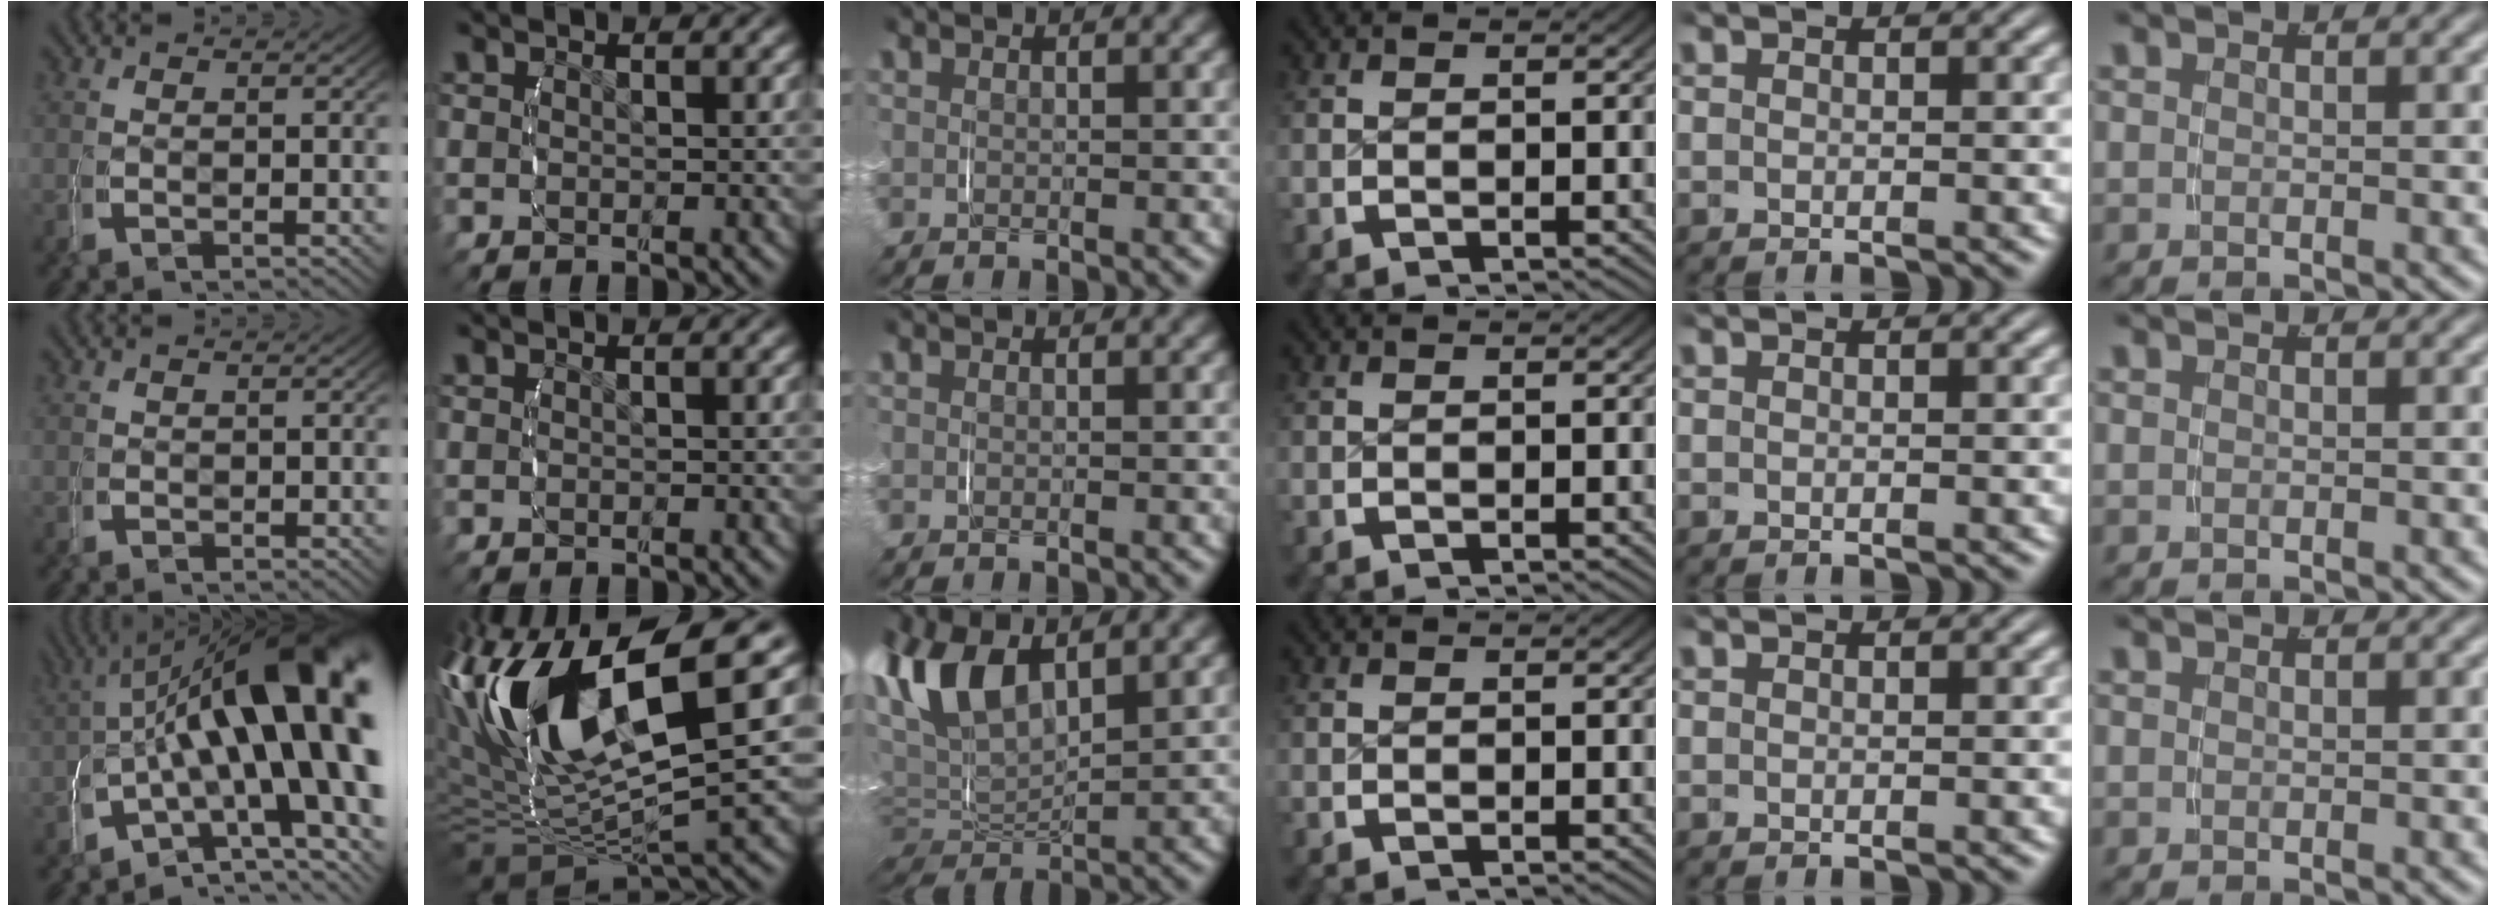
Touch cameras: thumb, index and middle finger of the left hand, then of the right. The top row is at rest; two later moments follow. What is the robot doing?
{"motion": "grasp_and_lifting", "object": "router"}